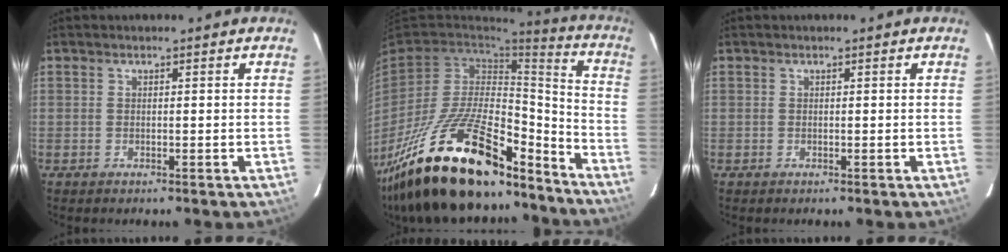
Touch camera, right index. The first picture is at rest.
{"total": 31.4, "force": [-22.4, 11.0, 19.0], "torque": [-0.348, -0.013, -0.356]}
{"total": 0.0}